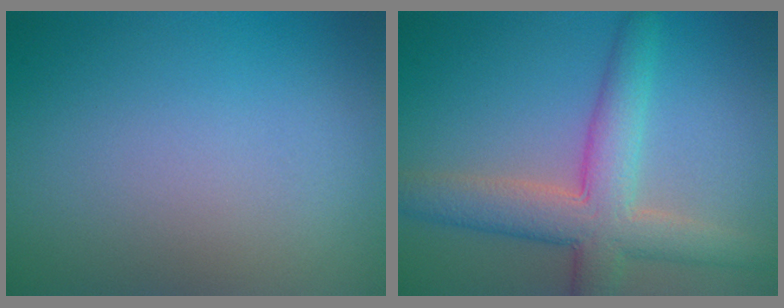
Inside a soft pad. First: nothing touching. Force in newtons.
{"total": 6.5, "press": 6.4, "slide": 0.4}